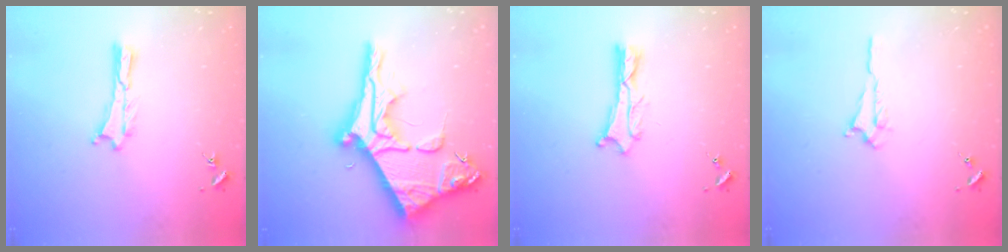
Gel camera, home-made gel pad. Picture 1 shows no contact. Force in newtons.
{"total": 13.4, "press": 13.4, "slide": 1.3}
{"total": 1.2, "press": 1.2, "slide": 0.2}
{"total": 0.7, "press": 0.7, "slide": 0.2}